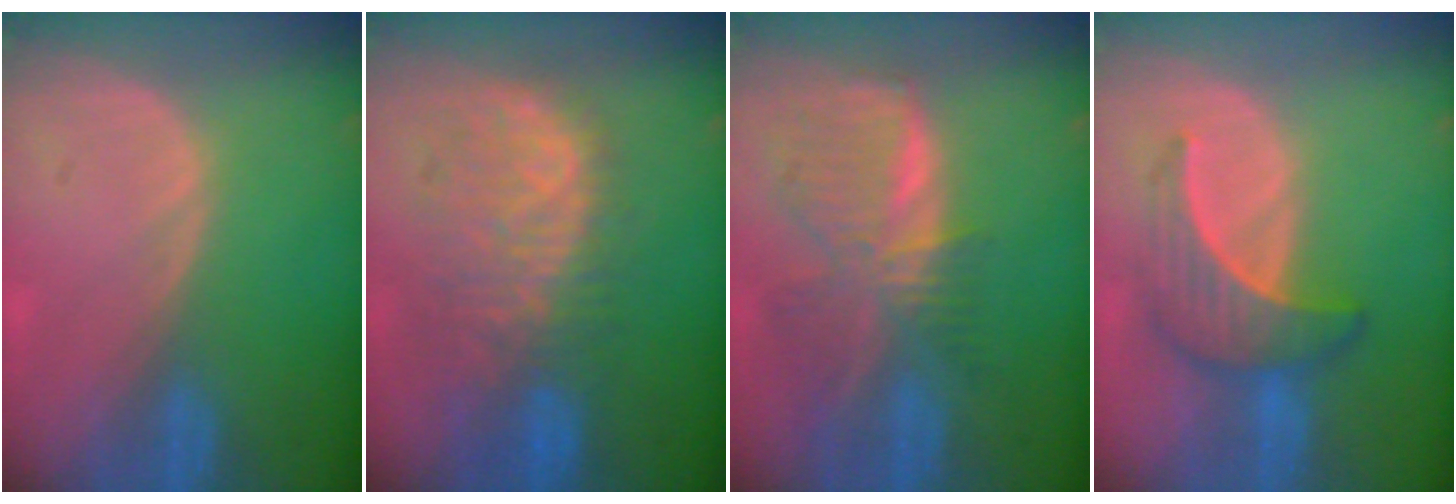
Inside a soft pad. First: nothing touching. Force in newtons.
{"total": 10.3, "press": 9.4, "slide": 4.3}
{"total": 8.9, "press": 7.7, "slide": 4.5}
{"total": 6.5, "press": 6.3, "slide": 1.4}